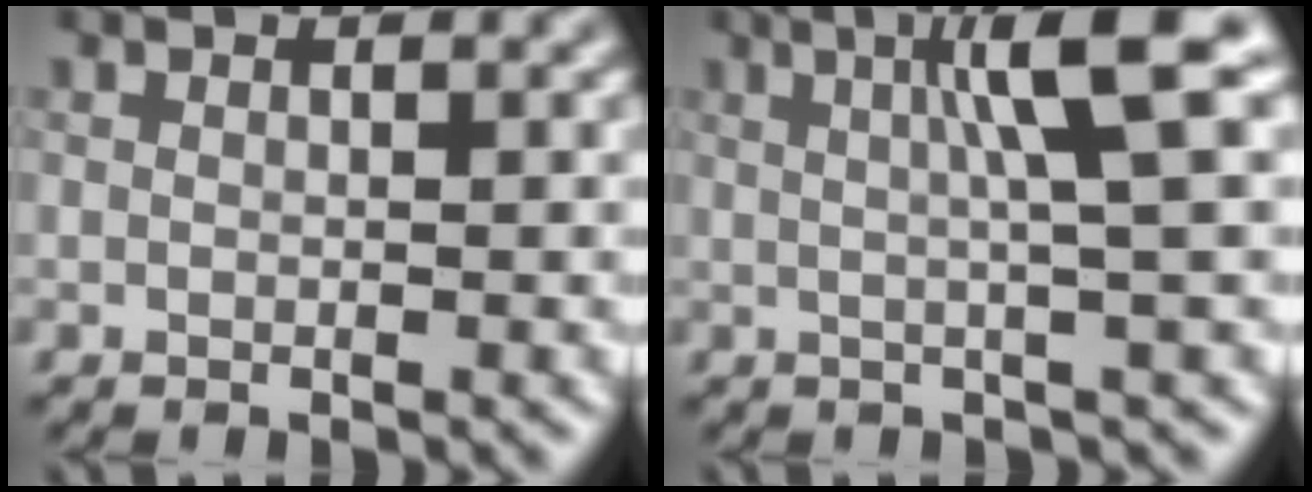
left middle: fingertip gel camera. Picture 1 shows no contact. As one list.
[{"total": 5.7, "force": [1.3, 0.6, 5.6], "torque": [-0.083, 0.017, 0.020]}]